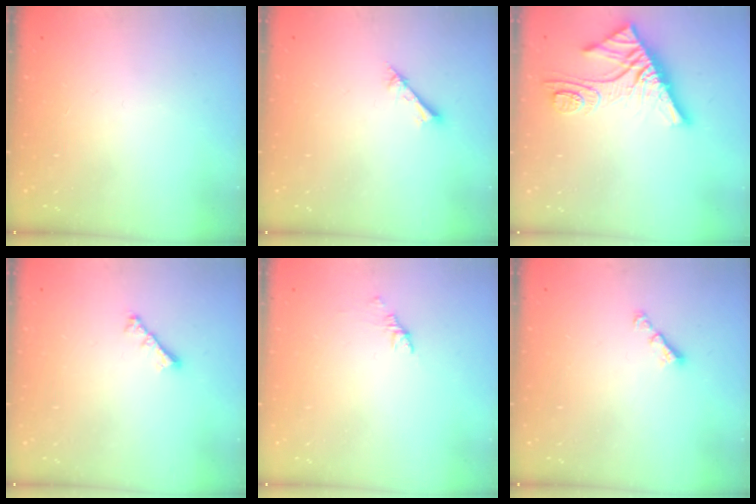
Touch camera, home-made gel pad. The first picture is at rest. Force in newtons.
{"total": 1.6, "press": 1.6, "slide": 0.2}
{"total": 13.5, "press": 13.4, "slide": 1.3}
{"total": 2.8, "press": 2.7, "slide": 0.6}
{"total": 1.1, "press": 1.0, "slide": 0.5}
{"total": 2.9, "press": 2.9, "slide": 0.3}